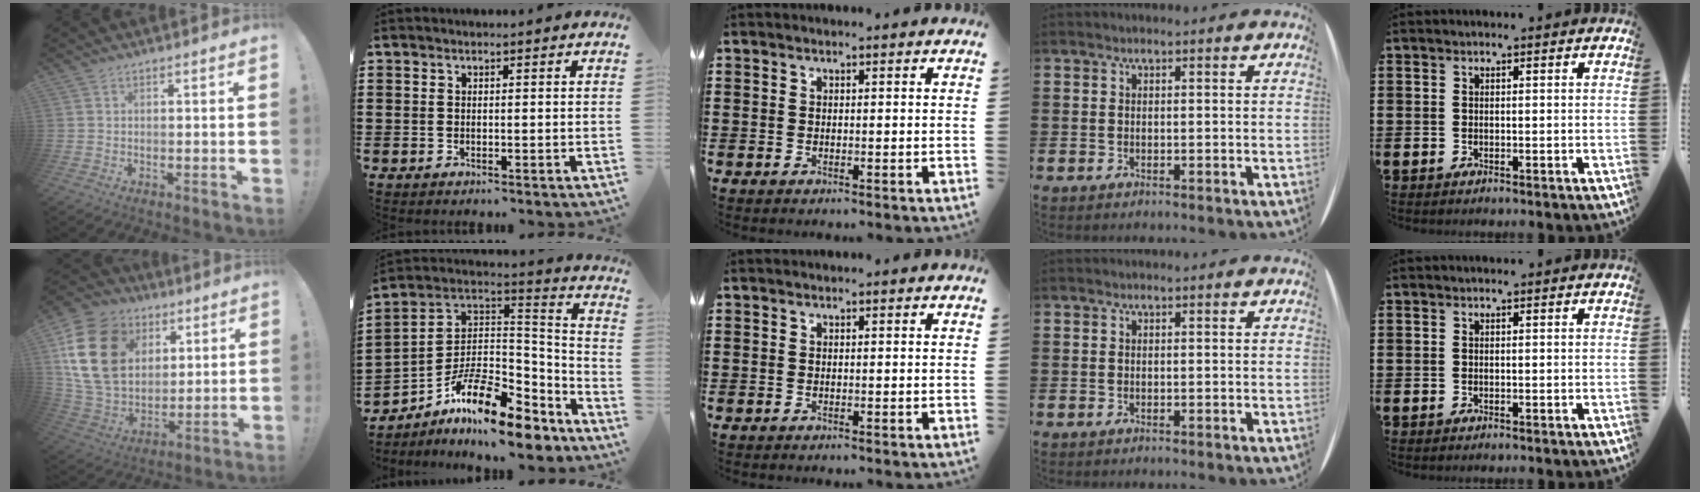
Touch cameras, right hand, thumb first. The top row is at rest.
{"thumb": {"total": 22.0, "force": [7.3, 16.5, 12.5], "torque": [-0.222, -0.024, 0.152]}, "index": {"total": 12.7, "force": [-8.5, 4.0, 8.5], "torque": [-0.156, 0.022, -0.157]}}